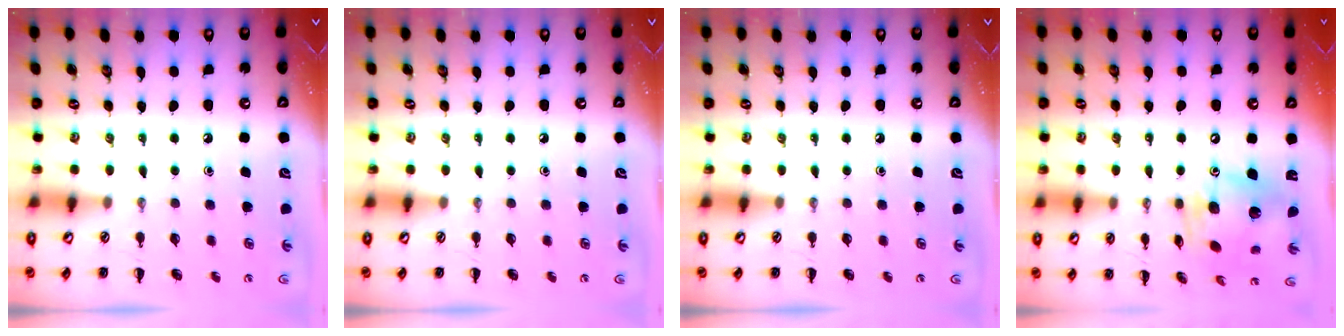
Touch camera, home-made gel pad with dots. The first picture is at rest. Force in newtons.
{"total": 0.0}
{"total": 0.0}
{"total": 13.3, "press": 13.2, "slide": 2.1}